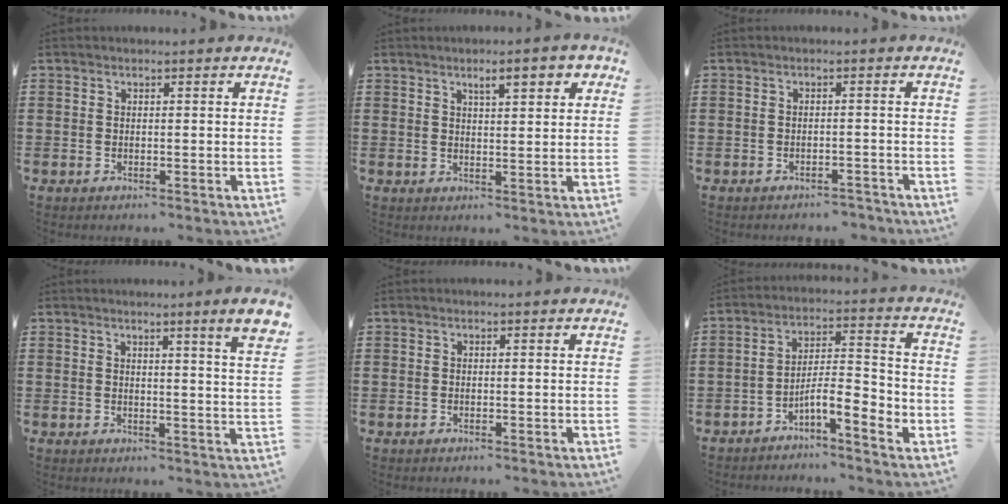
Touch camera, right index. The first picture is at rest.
{"total": 3.9, "force": [2.3, 0.9, 3.0], "torque": [-0.048, 0.000, 0.033]}
{"total": 1.8, "force": [-1.8, 0.3, 0.3], "torque": [-0.011, -0.001, -0.036]}
{"total": 4.4, "force": [3.1, -0.8, 3.1], "torque": [-0.052, -0.018, 0.048]}
{"total": 0.0}
{"total": 6.7, "force": [-3.8, 1.4, 5.3], "torque": [-0.090, 0.004, -0.069]}